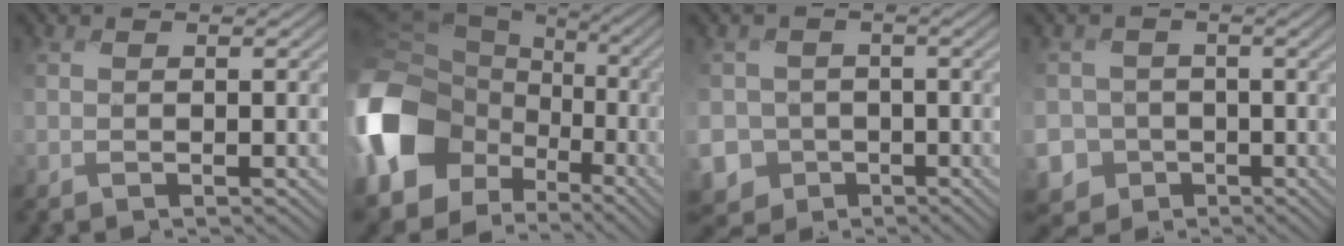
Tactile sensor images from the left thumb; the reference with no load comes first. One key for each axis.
{"total": 17.9, "fx": -5.4, "fy": 14.3, "fz": 9.3, "tx": -0.262, "ty": -0.039, "tz": -0.108}
{"total": 8.1, "fx": -3.5, "fy": 7.3, "fz": 0.4, "tx": -0.042, "ty": -0.028, "tz": -0.086}
{"total": 6.6, "fx": -3.2, "fy": 5.8, "fz": -0.2, "tx": -0.017, "ty": -0.020, "tz": -0.082}